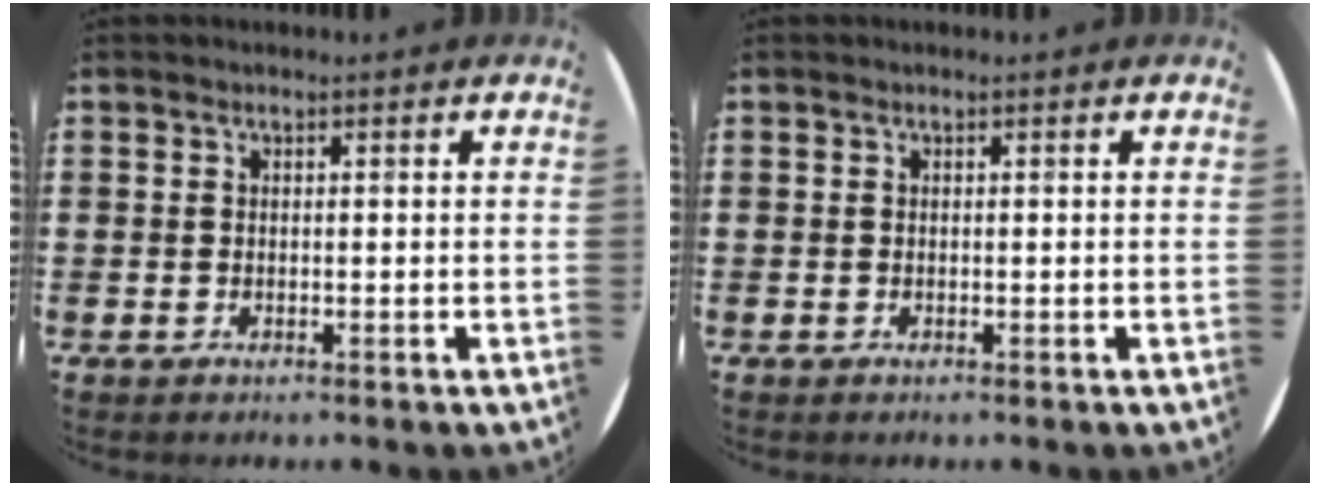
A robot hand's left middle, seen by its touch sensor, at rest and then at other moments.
{"total": 0.0}